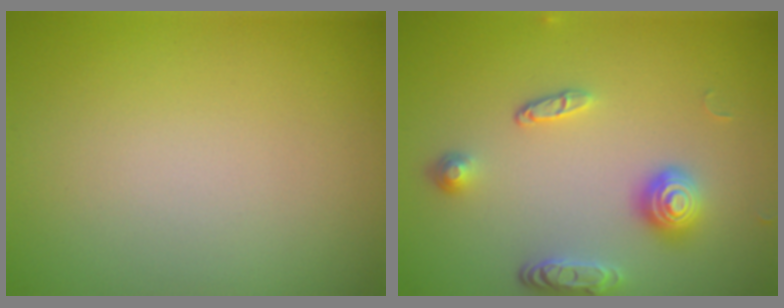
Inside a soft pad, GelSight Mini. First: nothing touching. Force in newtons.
{"total": 3.5, "press": 2.9, "slide": 1.9}